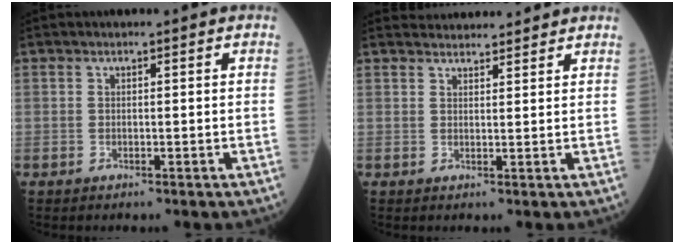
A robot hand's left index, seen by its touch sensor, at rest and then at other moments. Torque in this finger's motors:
{"motor_torque": [-0.10, -0.93, 0.03, -0.01]}